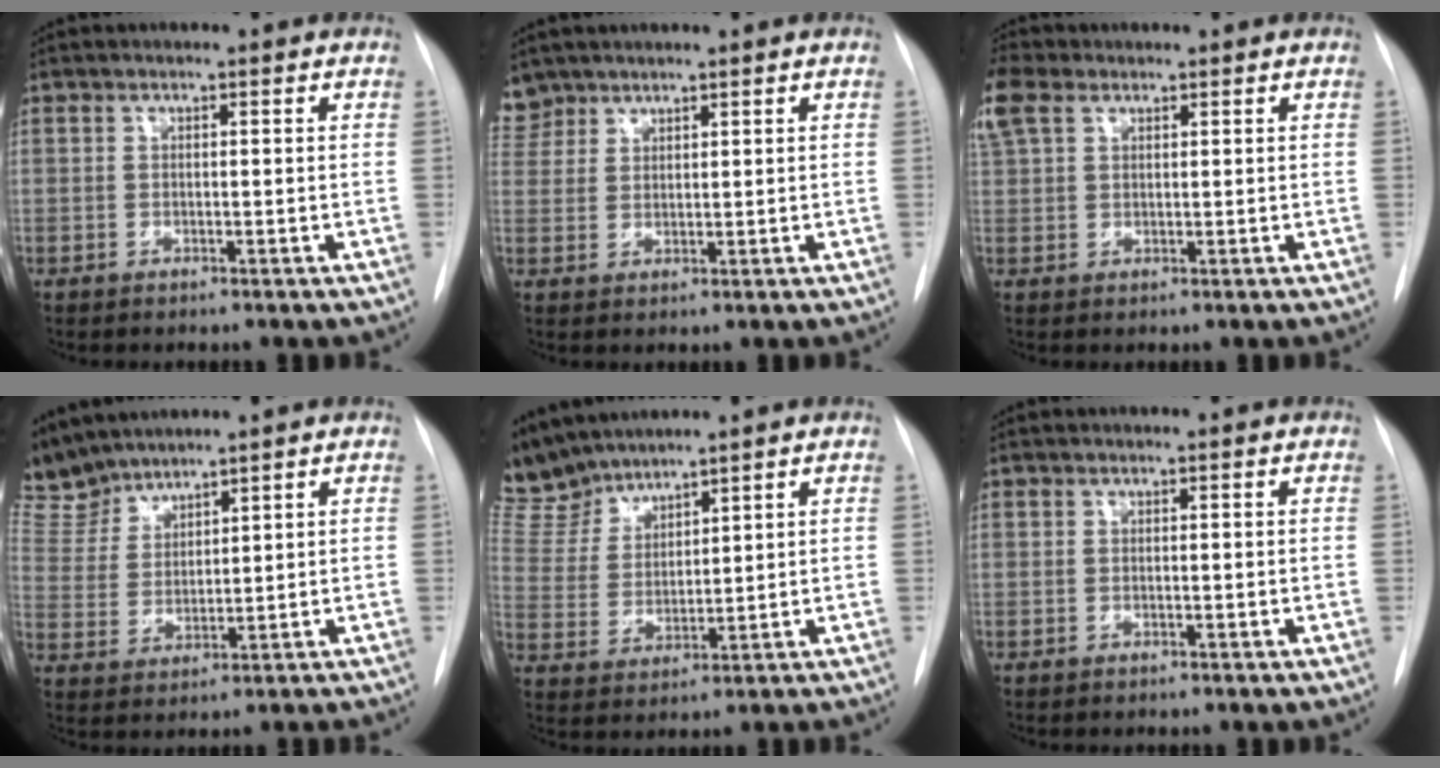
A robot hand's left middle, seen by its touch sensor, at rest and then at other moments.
{"total": 3.9, "force": [3.4, 1.9, -0.3], "torque": [0.011, 0.009, 0.071]}
{"total": 5.1, "force": [2.9, 3.1, 2.9], "torque": [-0.083, 0.025, 0.065]}
{"total": 6.6, "force": [6.4, 1.3, 0.4], "torque": [-0.023, 0.013, 0.145]}
{"total": 8.6, "force": [8.2, 2.0, 1.4], "torque": [-0.046, 0.010, 0.183]}
{"total": 0.0}